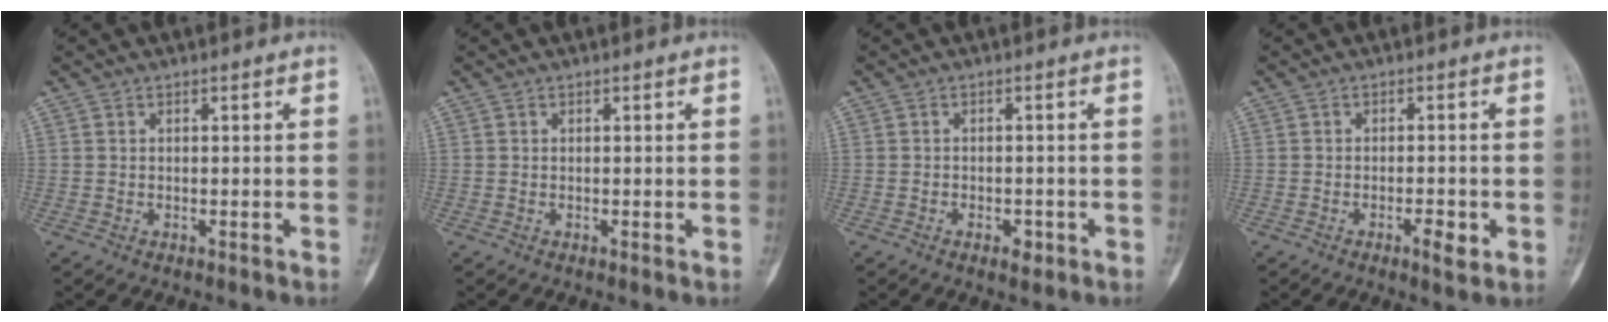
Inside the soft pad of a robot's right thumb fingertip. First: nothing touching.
{"total": 0.0}
{"total": 2.2, "force": [-1.2, 1.3, 1.4], "torque": [-0.015, 0.006, -0.013]}
{"total": 3.4, "force": [-1.3, 1.0, 3.0], "torque": [-0.047, -0.001, -0.020]}